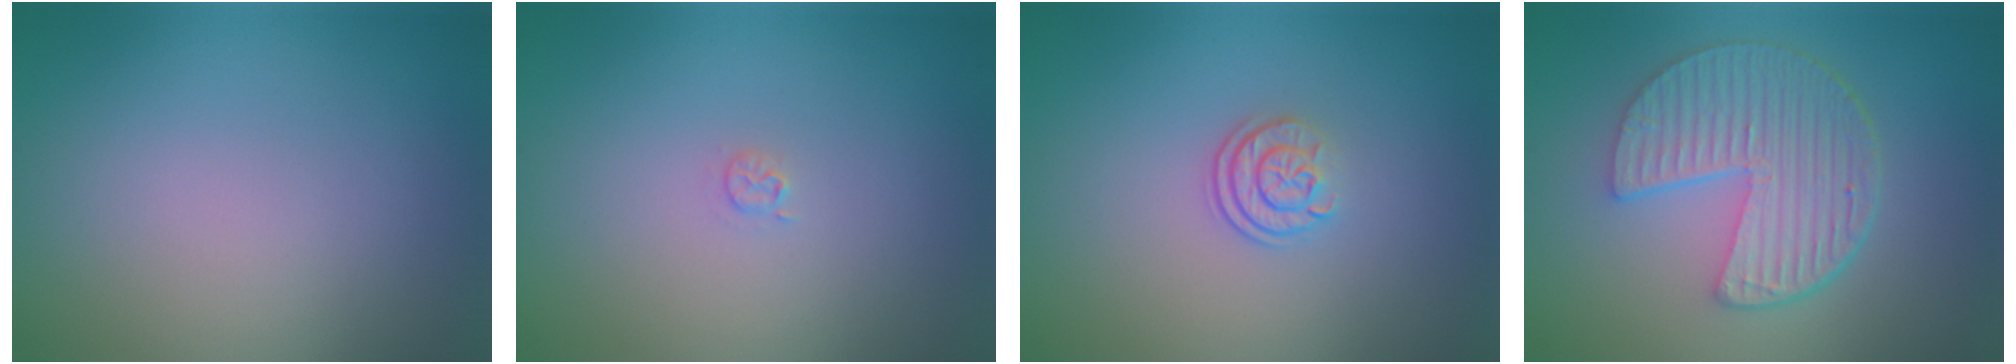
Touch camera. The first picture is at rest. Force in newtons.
{"total": 0.7, "press": 0.7, "slide": 0.1}
{"total": 2.4, "press": 1.8, "slide": 1.5}
{"total": 6.4, "press": 4.8, "slide": 4.2}